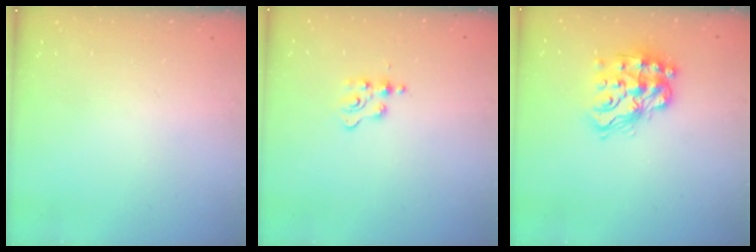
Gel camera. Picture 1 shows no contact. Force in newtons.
{"total": 2.4, "press": 2.4, "slide": 0.3}
{"total": 15.0, "press": 14.9, "slide": 1.3}